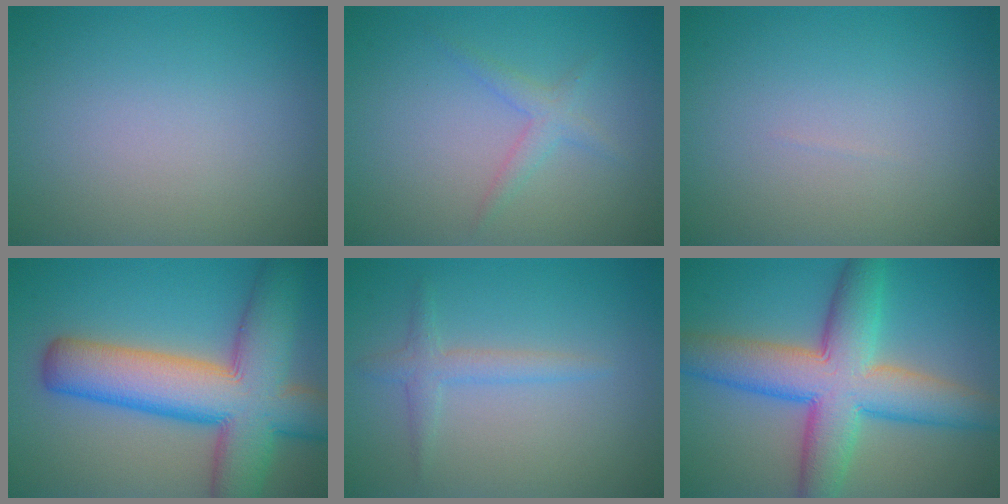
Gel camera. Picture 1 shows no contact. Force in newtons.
{"total": 1.7, "press": 1.7, "slide": 0.1}
{"total": 0.0}
{"total": 12.7, "press": 12.6, "slide": 0.7}
{"total": 1.8, "press": 1.8, "slide": 0.0}
{"total": 9.9, "press": 9.9, "slide": 0.4}